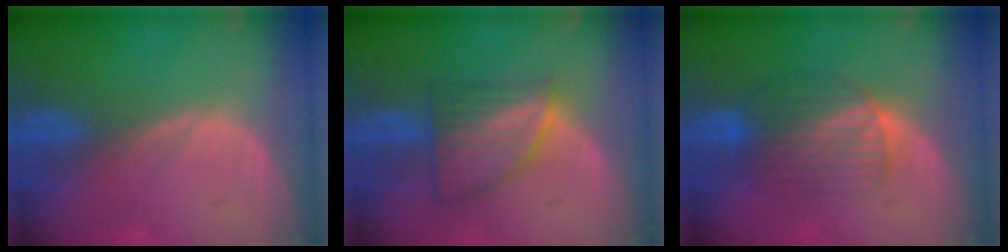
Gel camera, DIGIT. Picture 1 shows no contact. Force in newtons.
{"total": 7.0, "press": 6.4, "slide": 2.8}
{"total": 6.4, "press": 6.3, "slide": 1.1}